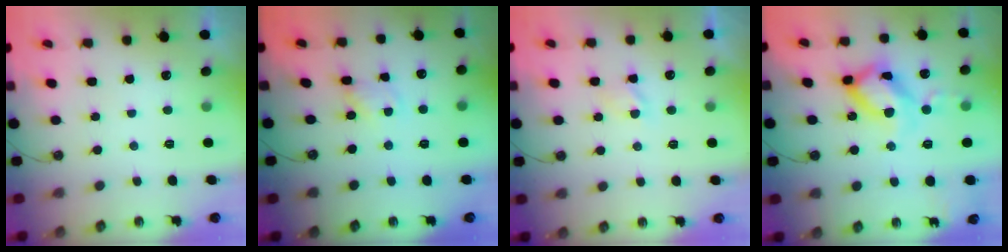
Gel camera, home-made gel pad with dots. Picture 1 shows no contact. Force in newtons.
{"total": 1.6, "press": 1.6, "slide": 0.2}
{"total": 2.2, "press": 2.1, "slide": 0.4}
{"total": 20.3, "press": 20.2, "slide": 1.8}